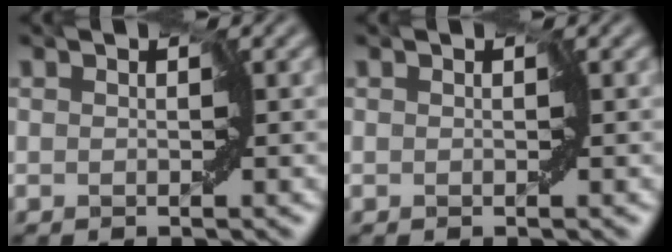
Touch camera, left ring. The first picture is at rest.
{"total": 0.0}